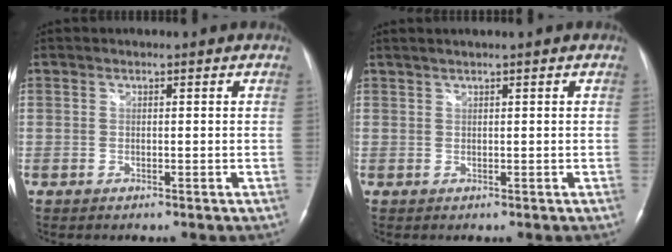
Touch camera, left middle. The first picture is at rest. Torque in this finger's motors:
{"motor_torque": [0.03, -0.46, 0.08, 0.01]}